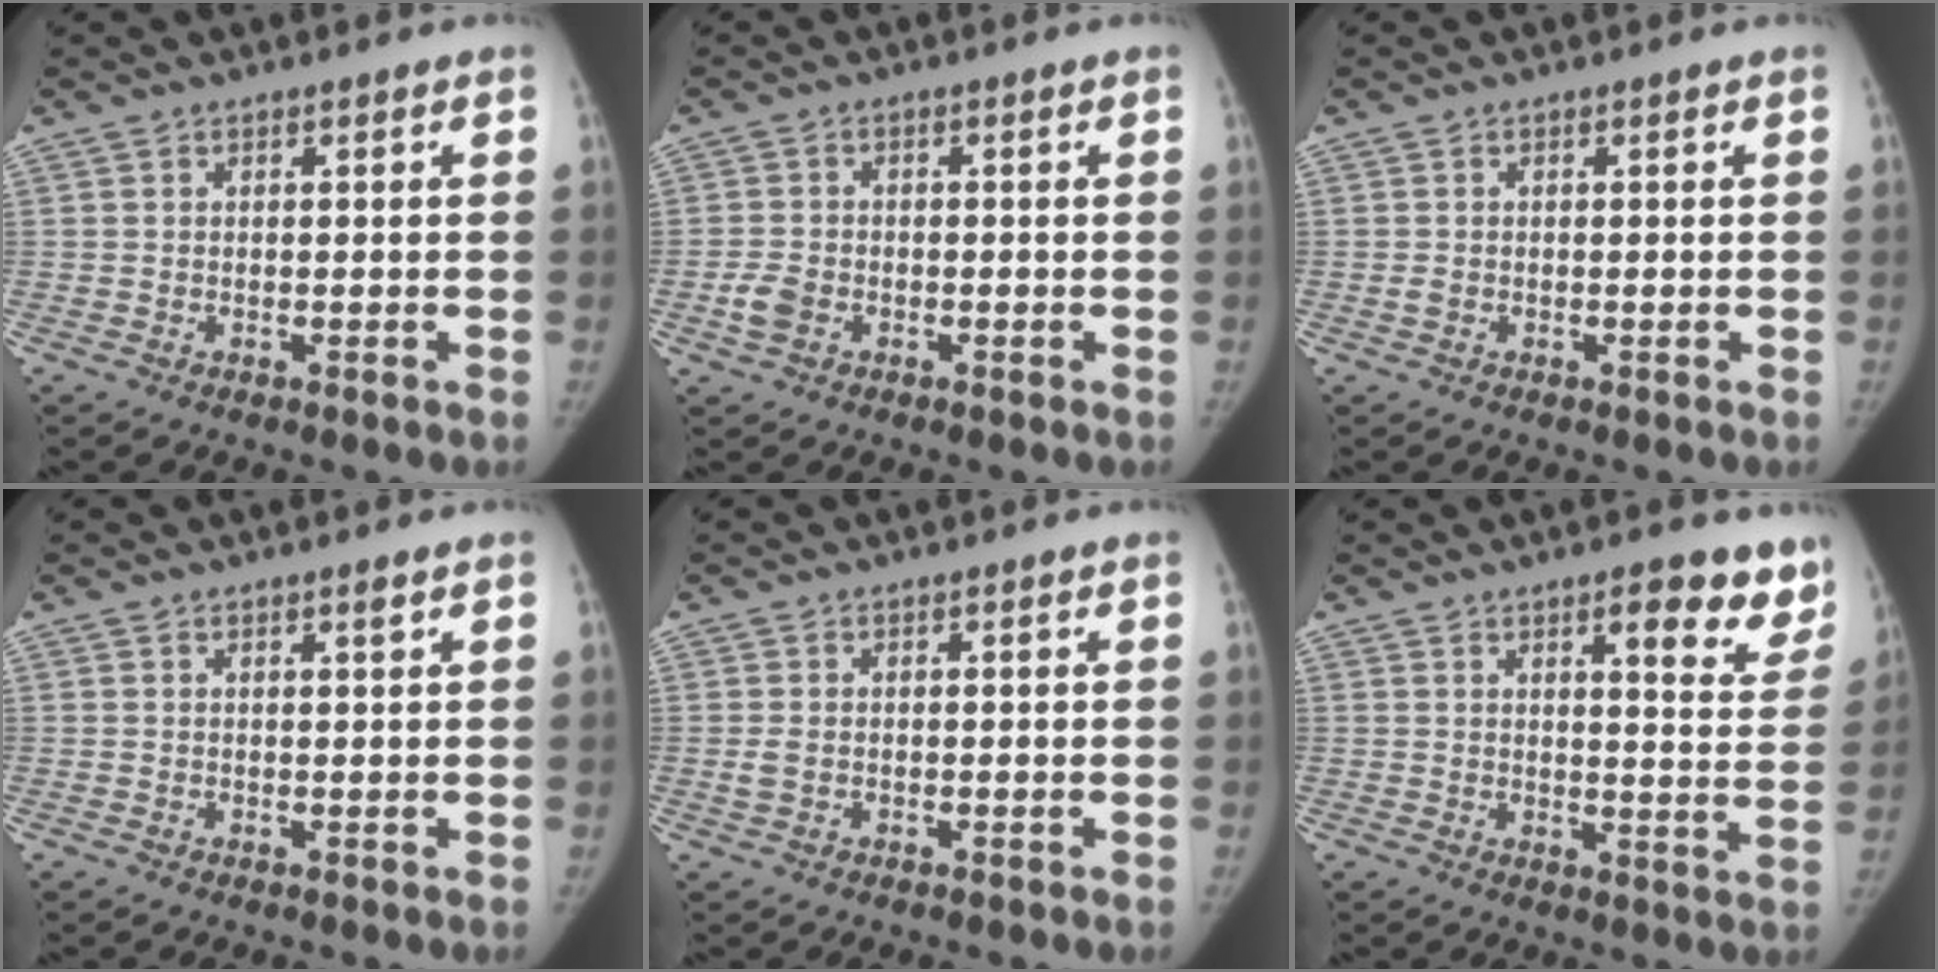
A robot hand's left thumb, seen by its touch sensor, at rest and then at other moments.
{"total": 3.3, "force": [-1.3, 2.3, 1.8], "torque": [-0.037, 0.007, -0.025]}
{"total": 0.7, "force": [-0.2, 0.6, 0.4], "torque": [-0.010, -0.001, -0.004]}
{"total": 0.6, "force": [0.4, -0.1, 0.4], "torque": [-0.004, -0.003, 0.008]}
{"total": 1.8, "force": [-0.2, 1.3, 1.3], "torque": [-0.034, -0.001, -0.005]}
{"total": 10.9, "force": [7.4, 3.3, 7.3], "torque": [-0.050, -0.040, 0.088]}